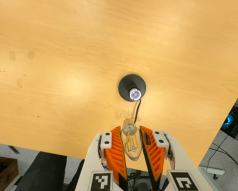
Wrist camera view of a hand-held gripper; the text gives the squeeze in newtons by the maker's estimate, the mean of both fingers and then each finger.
{"total": 15.0, "left": 16.8, "right": 13.2}